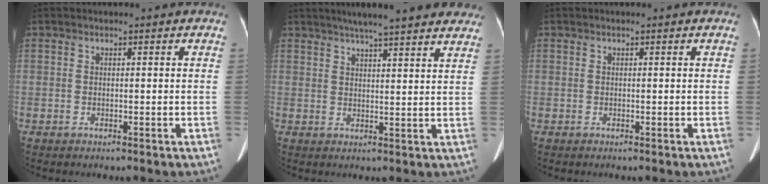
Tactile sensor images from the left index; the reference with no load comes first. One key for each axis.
{"total": 16.1, "fx": 13.6, "fy": 1.8, "fz": 8.5, "tx": -0.118, "ty": 0.027, "tz": 0.166}
{"total": 0.0}